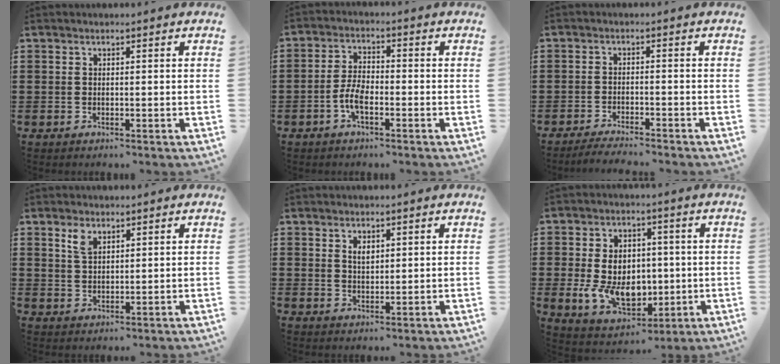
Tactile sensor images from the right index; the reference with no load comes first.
{"total": 4.7, "force": [-1.9, 1.9, 3.8], "torque": [-0.094, -0.002, -0.042]}
{"total": 2.5, "force": [-2.4, -0.3, 0.5], "torque": [-0.011, -0.002, -0.049]}
{"total": 3.2, "force": [2.0, 1.6, 1.9], "torque": [-0.044, 0.006, 0.037]}
{"total": 2.0, "force": [1.1, 1.1, 1.2], "torque": [-0.027, 0.004, 0.020]}
{"total": 9.4, "force": [-0.4, 7.0, 6.4], "torque": [-0.134, 0.002, -0.012]}